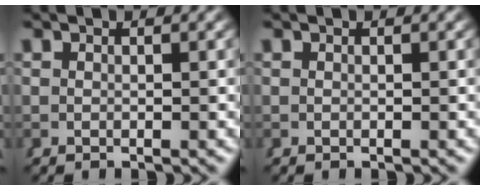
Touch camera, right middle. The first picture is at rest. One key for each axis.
{"total": 0.0}